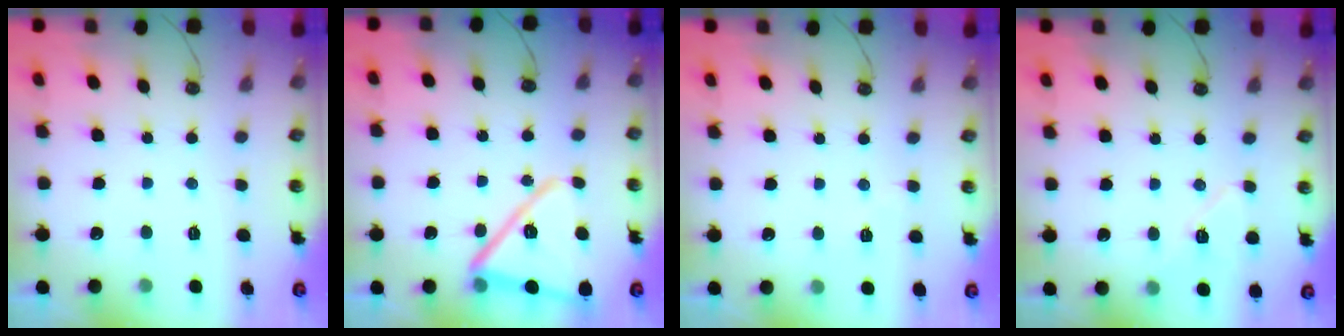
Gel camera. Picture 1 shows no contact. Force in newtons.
{"total": 16.3, "press": 16.0, "slide": 3.0}
{"total": 3.3, "press": 2.7, "slide": 2.0}
{"total": 8.3, "press": 8.2, "slide": 1.4}